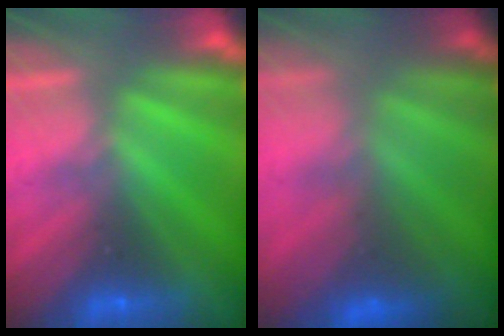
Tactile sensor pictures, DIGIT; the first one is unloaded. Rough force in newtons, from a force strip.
{"total": 3.1}